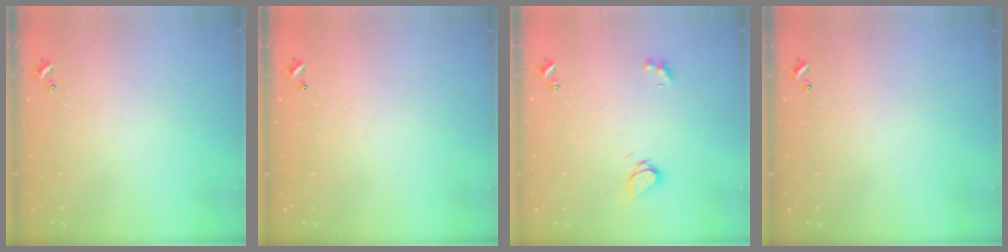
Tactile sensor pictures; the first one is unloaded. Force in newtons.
{"total": 2.7, "press": 2.7, "slide": 0.1}
{"total": 2.9, "press": 2.9, "slide": 0.2}
{"total": 0.0}